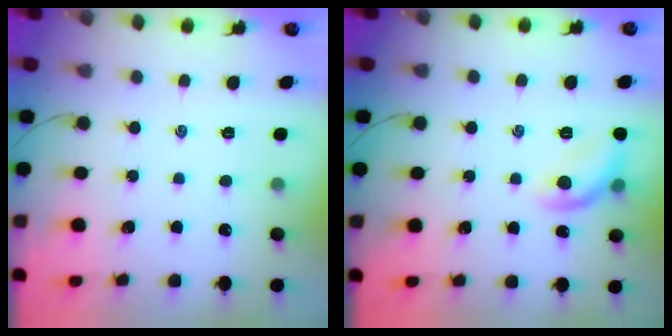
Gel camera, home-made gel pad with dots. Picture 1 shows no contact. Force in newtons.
{"total": 9.6, "press": 9.6, "slide": 0.4}